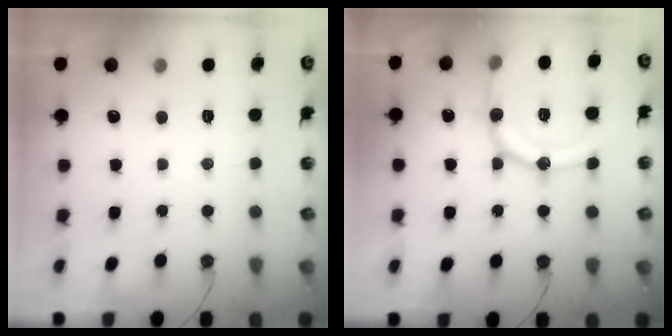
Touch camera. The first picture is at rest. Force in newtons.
{"total": 16.9, "press": 16.6, "slide": 3.3}